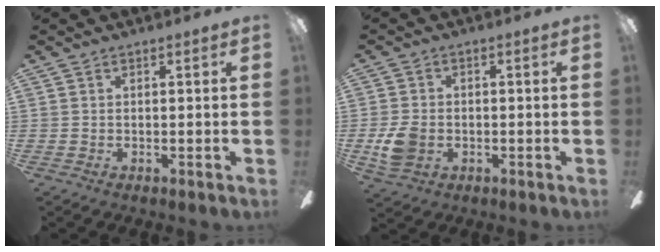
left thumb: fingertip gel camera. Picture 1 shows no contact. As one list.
[{"total": 6.9, "force": [-1.8, 5.2, 4.1], "torque": [-0.076, 0.005, -0.035]}]